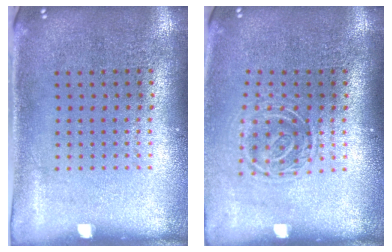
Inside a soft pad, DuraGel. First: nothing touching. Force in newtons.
{"total": 1.6, "press": 1.1, "slide": 1.1}